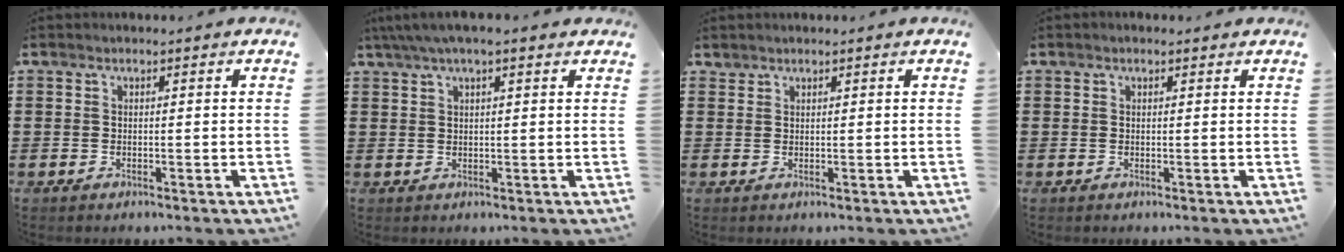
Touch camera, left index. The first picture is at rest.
{"total": 3.4, "force": [2.1, 0.6, 2.6], "torque": [-0.053, 0.005, 0.037]}
{"total": 0.9, "force": [0.9, 0.3, 0.0], "torque": [-0.004, 0.001, 0.018]}
{"total": 0.0}